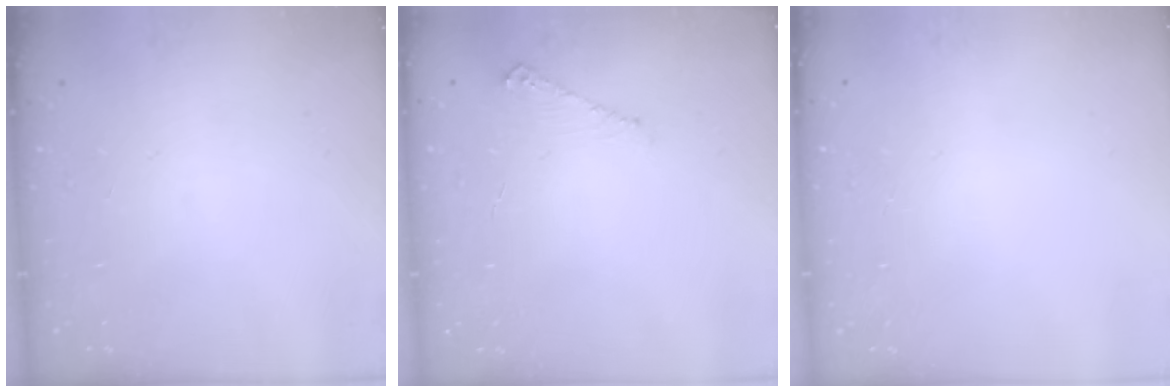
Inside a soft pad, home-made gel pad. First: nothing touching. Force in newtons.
{"total": 4.7, "press": 4.7, "slide": 0.7}
{"total": 0.0}